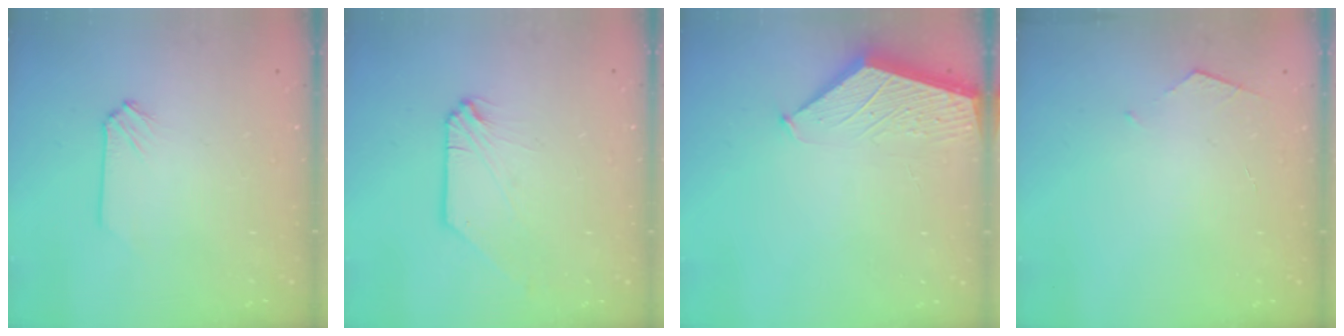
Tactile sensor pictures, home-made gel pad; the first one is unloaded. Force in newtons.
{"total": 0.7, "press": 0.6, "slide": 0.3}
{"total": 1.9, "press": 1.9, "slide": 0.2}
{"total": 2.7, "press": 2.7, "slide": 0.3}